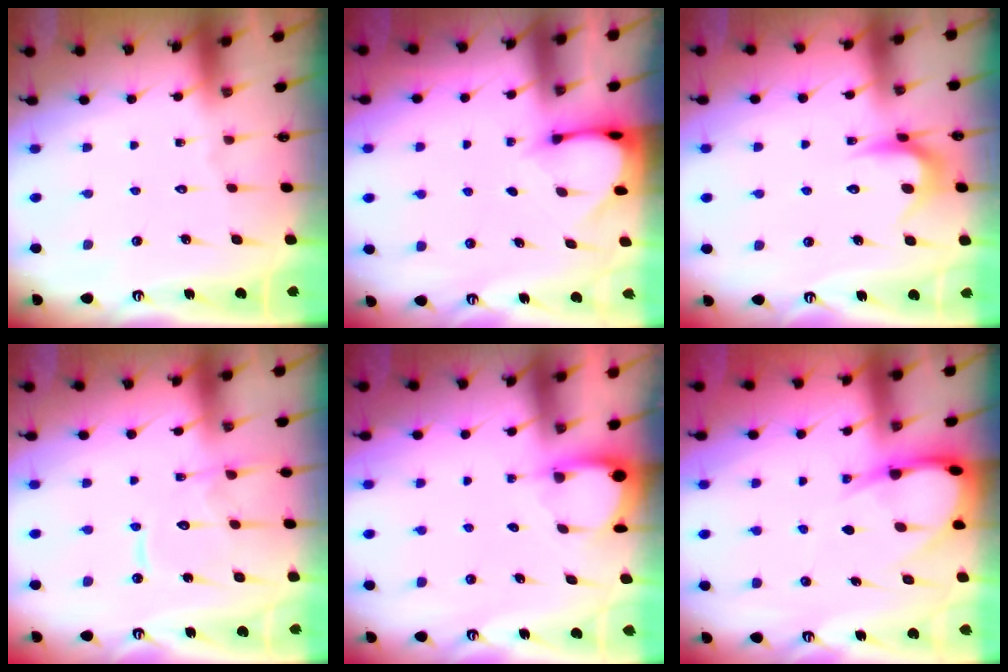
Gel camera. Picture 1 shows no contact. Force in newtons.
{"total": 3.3, "press": 3.2, "slide": 0.3}
{"total": 7.9, "press": 7.9, "slide": 0.6}
{"total": 11.9, "press": 11.9, "slide": 1.2}
{"total": 3.9, "press": 3.9, "slide": 0.4}
{"total": 8.3, "press": 8.2, "slide": 0.9}